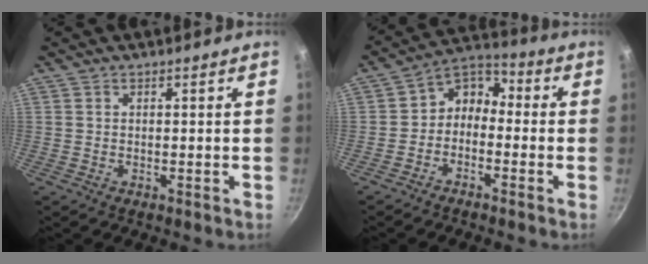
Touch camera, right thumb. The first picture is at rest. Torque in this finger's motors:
{"motor_torque": [-0.22, -0.40, -0.12, -0.05, 0.02]}